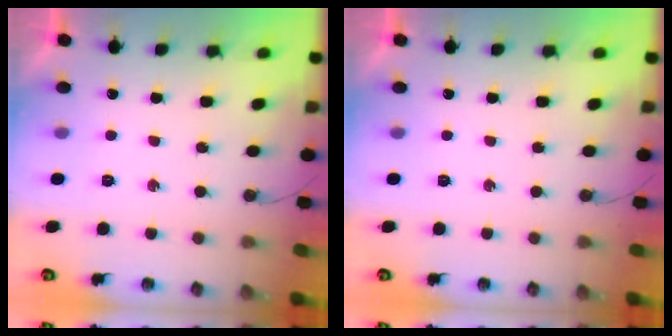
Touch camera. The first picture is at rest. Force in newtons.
{"total": 0.0}